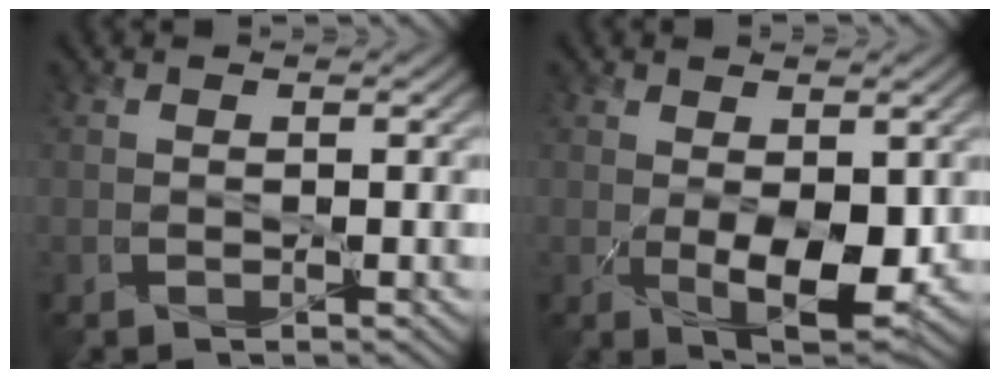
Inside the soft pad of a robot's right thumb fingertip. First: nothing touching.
{"total": 5.9, "force": [-0.1, 2.9, 5.1], "torque": [-0.099, -0.018, 0.011]}